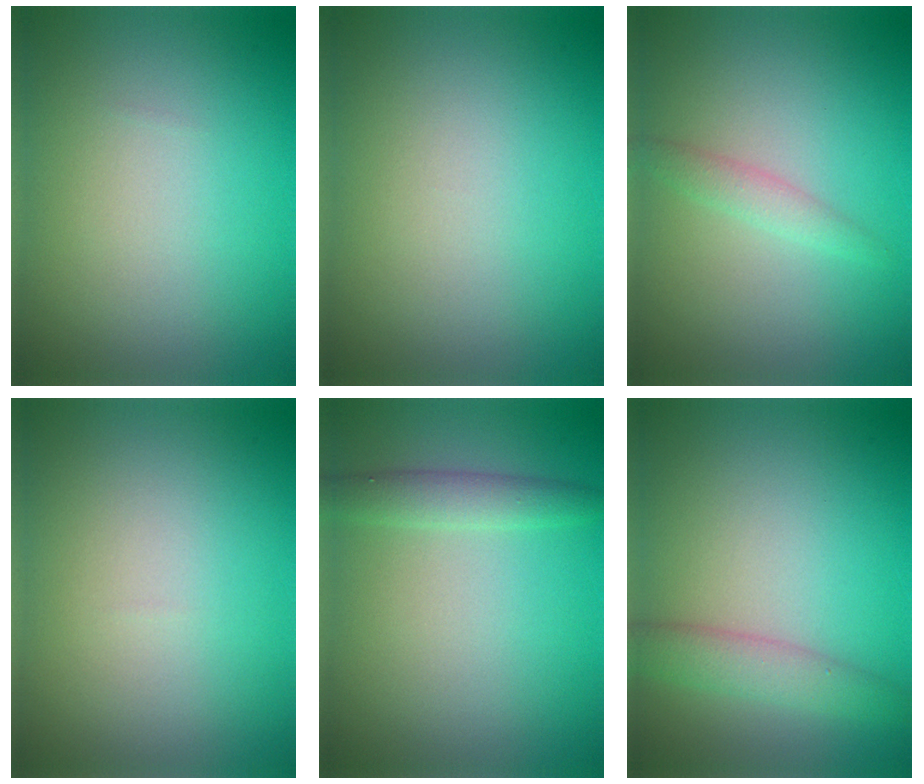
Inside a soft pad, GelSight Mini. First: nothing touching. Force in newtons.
{"total": 0.0}
{"total": 1.4, "press": 1.4, "slide": 0.0}
{"total": 0.0}
{"total": 2.1, "press": 2.1, "slide": 0.1}
{"total": 2.9, "press": 2.9, "slide": 0.1}